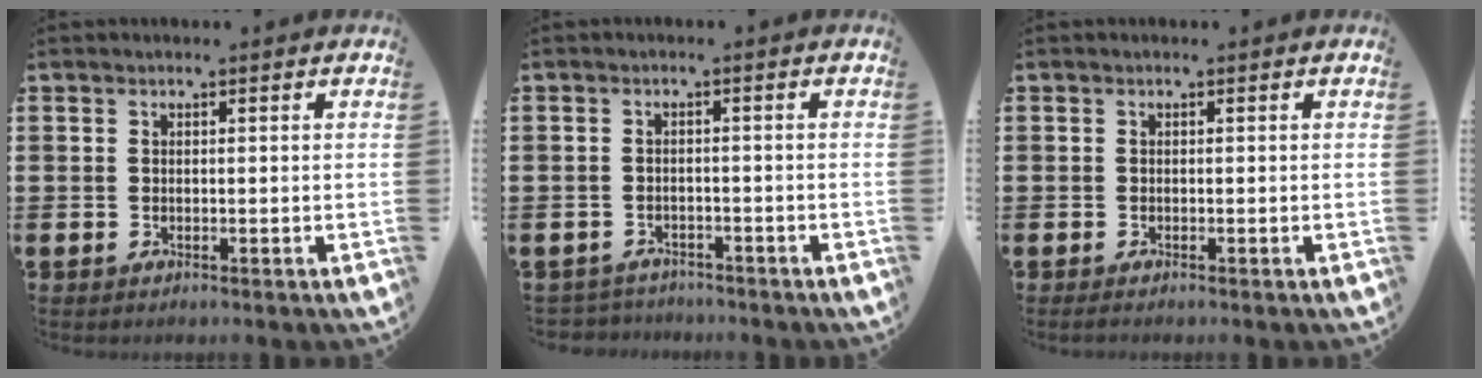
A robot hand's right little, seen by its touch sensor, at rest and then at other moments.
{"total": 1.5, "force": [-1.5, 0.3, -0.3], "torque": [-0.002, 0.003, -0.035]}
{"total": 0.0}